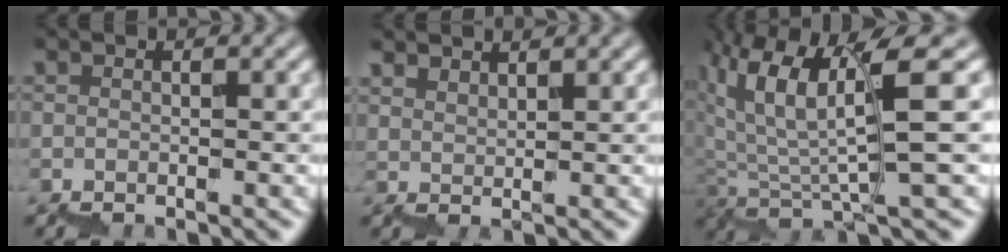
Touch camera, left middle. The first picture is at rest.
{"total": 3.1, "force": [3.0, 0.4, 0.3], "torque": [0.010, 0.004, 0.051]}
{"total": 7.1, "force": [4.1, 1.0, 5.7], "torque": [-0.107, 0.003, 0.074]}